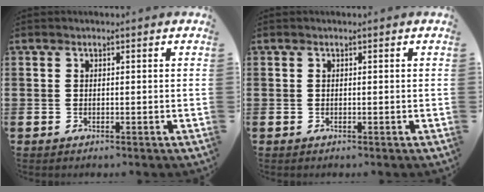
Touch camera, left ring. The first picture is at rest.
{"total": 0.0}